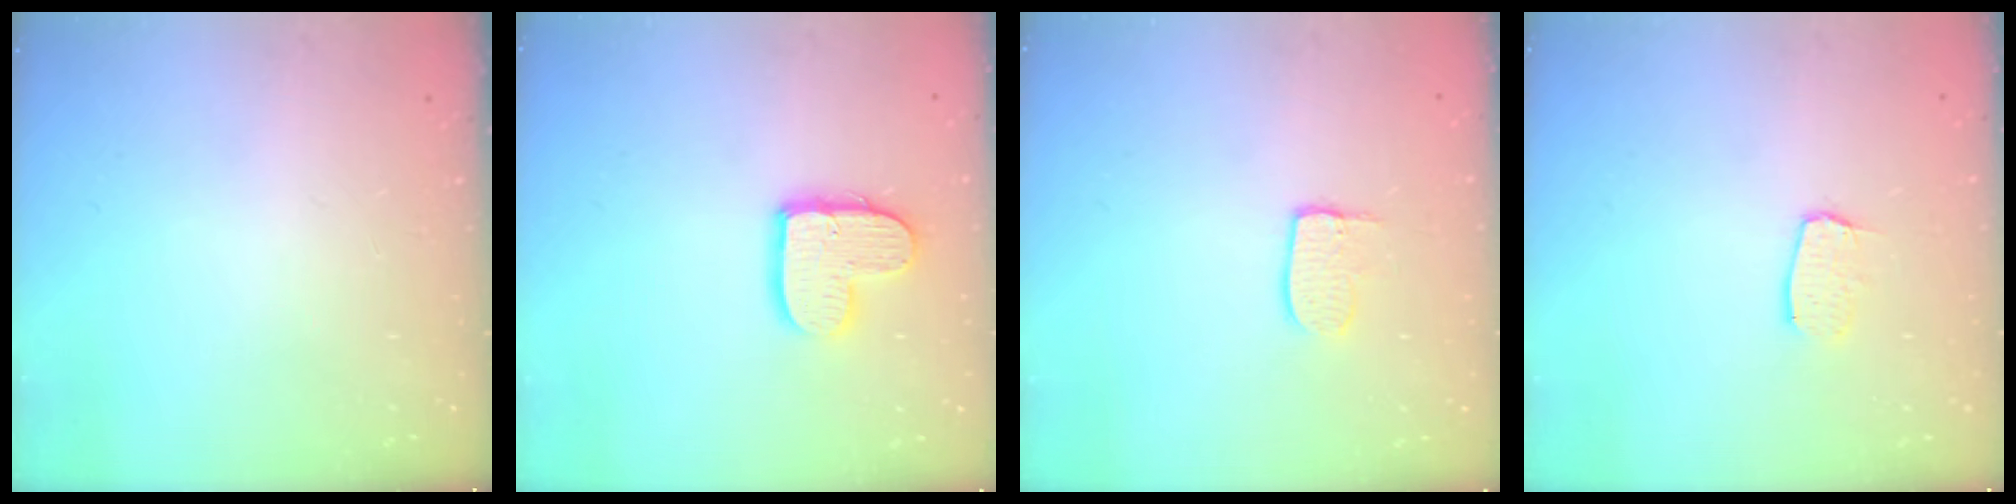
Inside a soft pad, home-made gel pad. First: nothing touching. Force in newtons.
{"total": 10.8, "press": 10.7, "slide": 0.9}
{"total": 5.9, "press": 5.9, "slide": 0.2}
{"total": 6.1, "press": 6.1, "slide": 0.2}